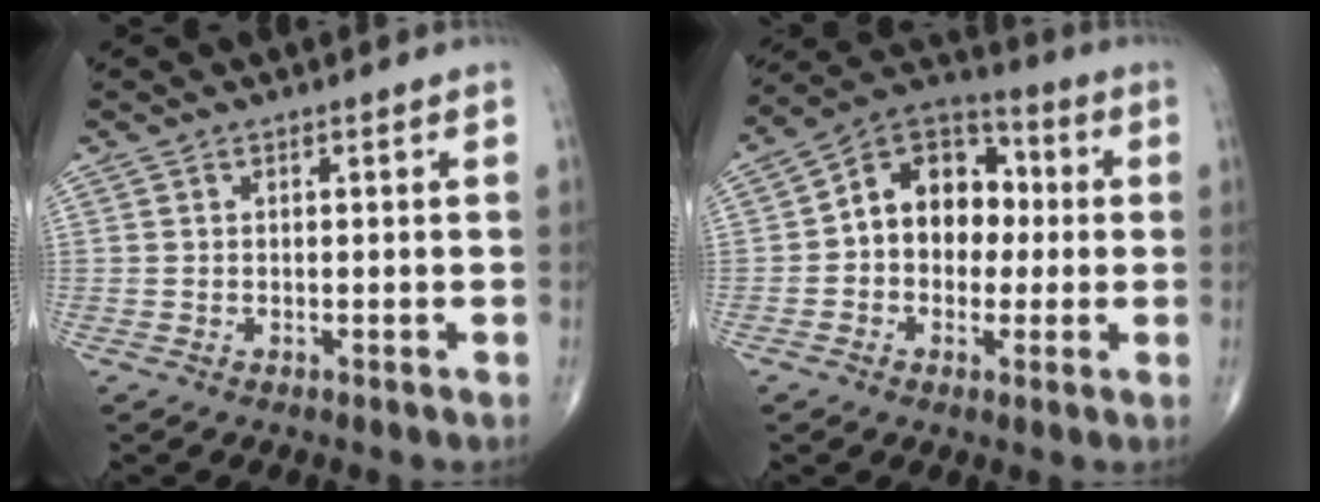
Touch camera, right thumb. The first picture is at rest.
{"total": 13.9, "force": [0.6, 10.4, 9.1], "torque": [-0.098, 0.034, -0.002]}